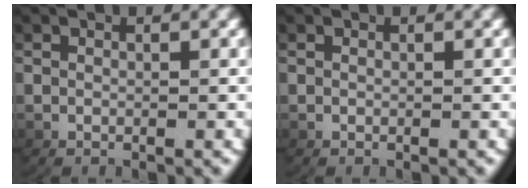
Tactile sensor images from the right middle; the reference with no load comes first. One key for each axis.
{"total": 0.0}